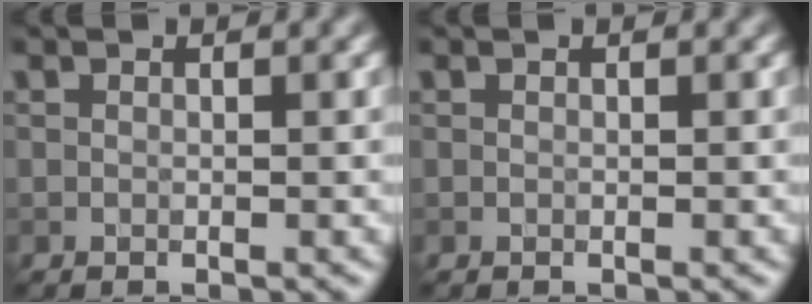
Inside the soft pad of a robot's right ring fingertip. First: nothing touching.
{"total": 0.0}